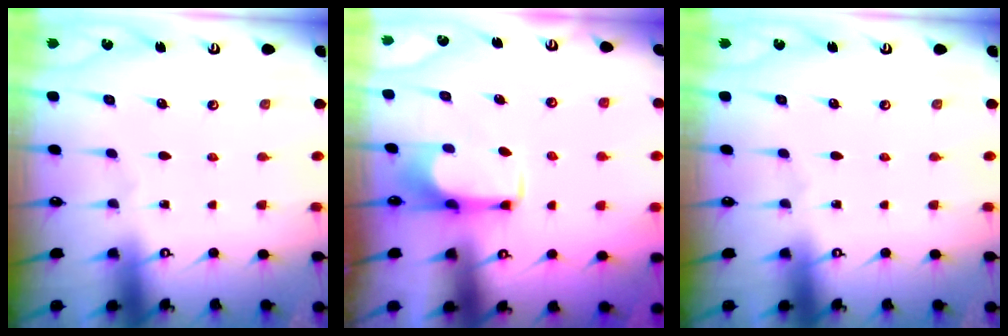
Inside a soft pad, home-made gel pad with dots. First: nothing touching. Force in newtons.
{"total": 1.5, "press": 1.4, "slide": 0.5}
{"total": 0.0}